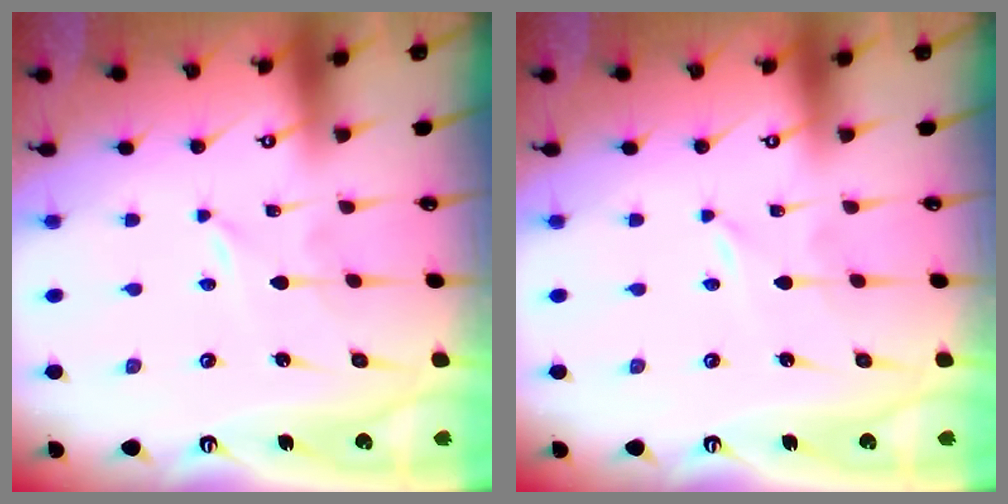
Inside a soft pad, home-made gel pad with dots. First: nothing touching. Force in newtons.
{"total": 0.0}